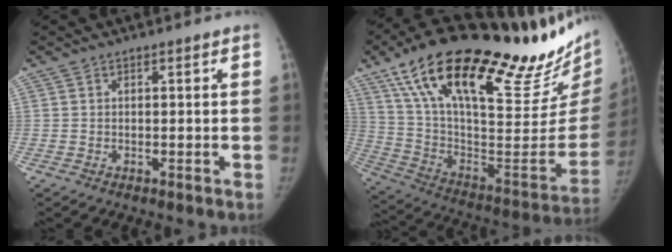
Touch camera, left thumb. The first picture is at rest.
{"total": 41.9, "force": [26.6, 12.9, 29.7], "torque": [-0.391, -0.043, 0.428]}